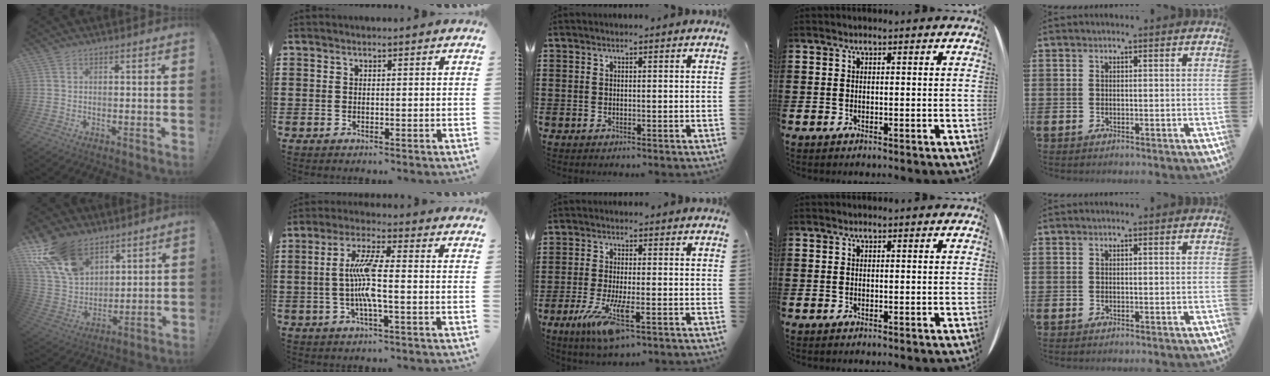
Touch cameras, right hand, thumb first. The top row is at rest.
{"thumb": {"total": 19.3, "force": [11.9, 11.6, 9.7], "torque": [-0.206, -0.061, 0.230]}, "index": {"total": 7.4, "force": [-0.8, 1.0, 7.3], "torque": [-0.153, -0.006, -0.025]}, "middle": {"total": 7.8, "force": [-3.3, 1.6, 6.9], "torque": [-0.149, -0.018, -0.059]}}